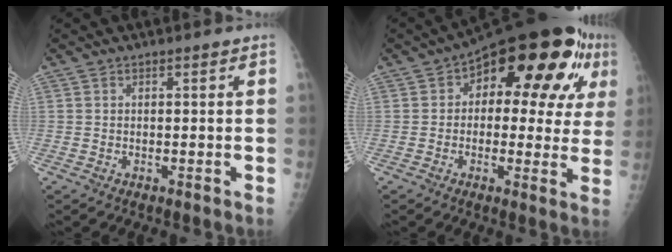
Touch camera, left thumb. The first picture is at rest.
{"total": 20.8, "force": [7.0, 10.2, 16.7], "torque": [-0.179, 0.018, 0.086]}